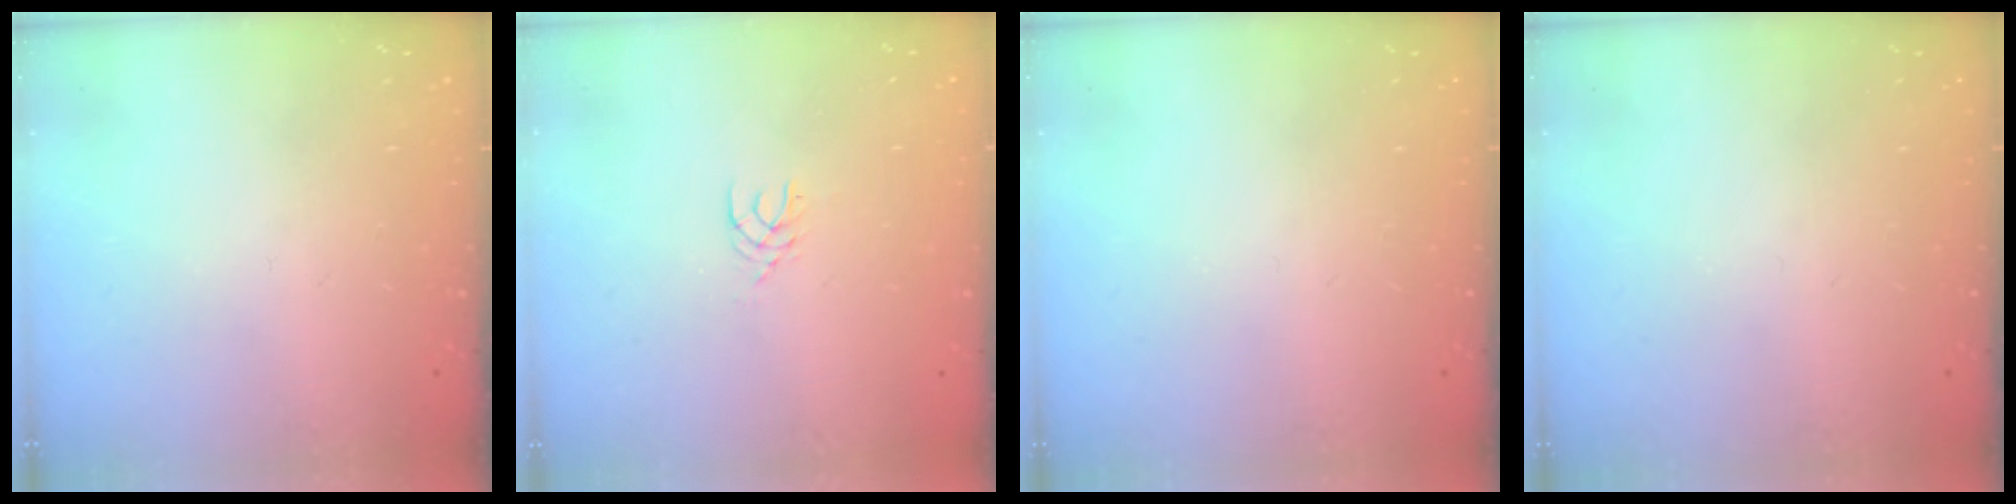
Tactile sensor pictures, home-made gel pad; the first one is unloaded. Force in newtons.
{"total": 2.9, "press": 2.9, "slide": 0.4}
{"total": 0.0}
{"total": 0.0}